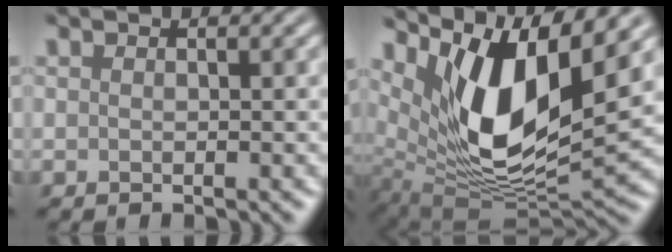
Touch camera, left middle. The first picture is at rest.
{"total": 11.5, "force": [5.2, 4.1, 9.4], "torque": [-0.170, -0.011, 0.105]}